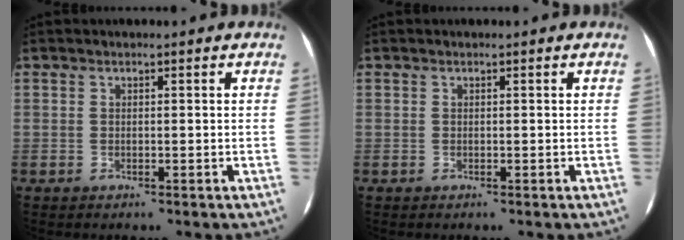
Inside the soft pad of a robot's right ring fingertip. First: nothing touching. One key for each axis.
{"total": 0.0}